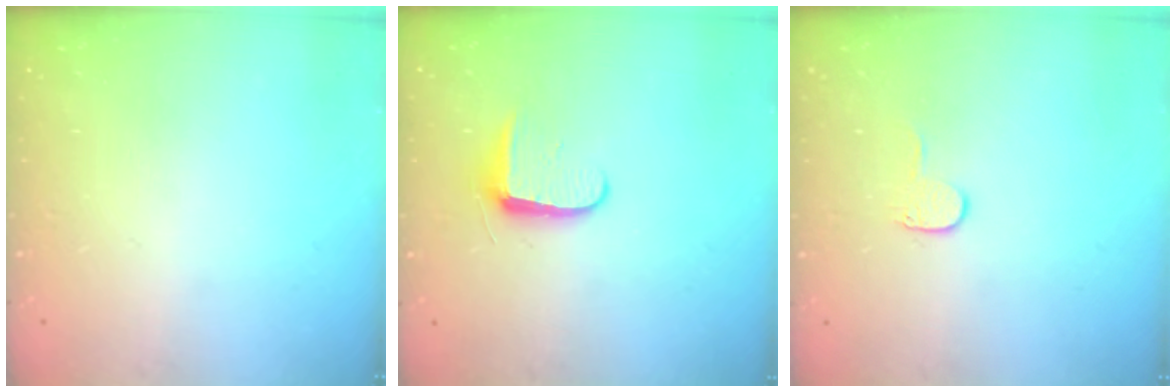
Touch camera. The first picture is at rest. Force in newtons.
{"total": 7.1, "press": 7.0, "slide": 0.9}
{"total": 3.9, "press": 3.9, "slide": 0.4}